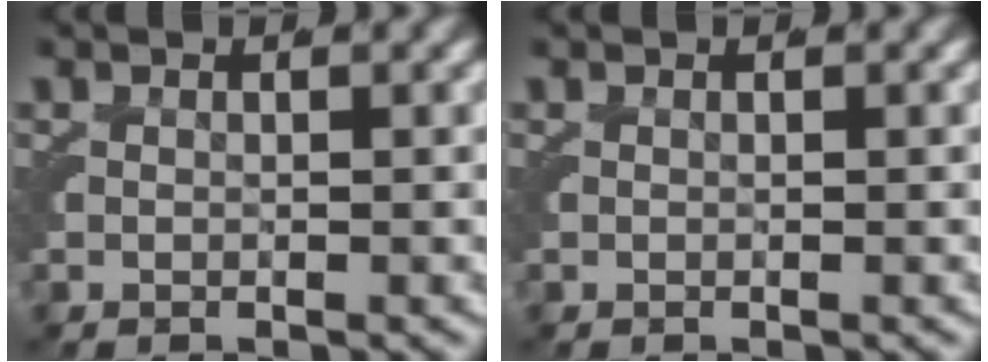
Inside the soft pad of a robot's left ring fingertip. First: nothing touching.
{"total": 0.0}